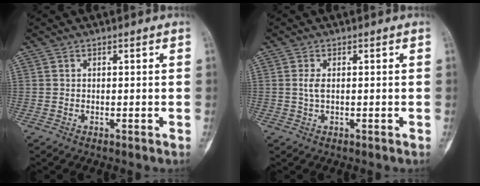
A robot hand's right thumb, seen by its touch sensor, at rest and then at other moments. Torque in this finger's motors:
{"motor_torque": [0.64, -0.32, 0.24, -0.21, 0.07]}